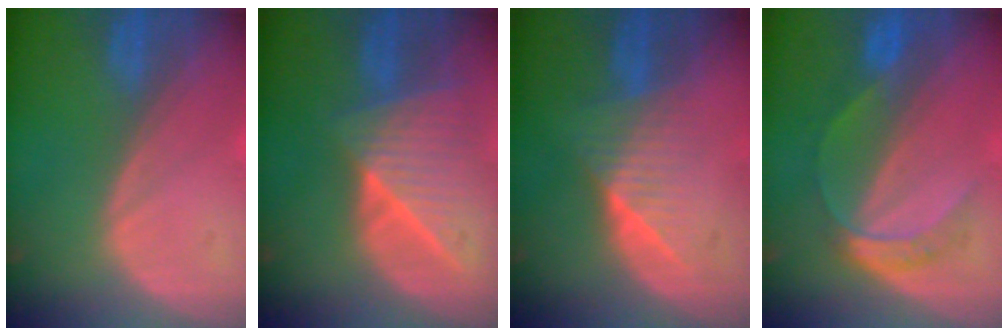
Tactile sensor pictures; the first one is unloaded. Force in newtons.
{"total": 8.3, "press": 7.5, "slide": 3.5}
{"total": 6.2, "press": 5.7, "slide": 2.6}
{"total": 4.9, "press": 4.9, "slide": 0.2}